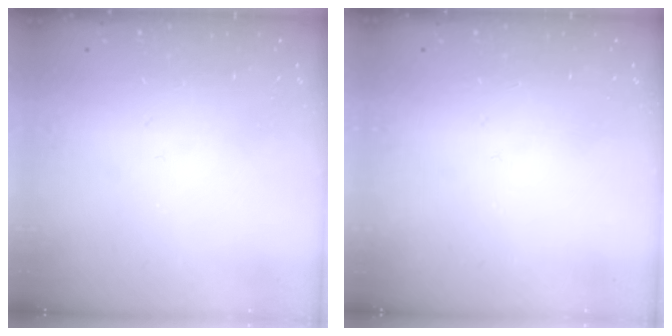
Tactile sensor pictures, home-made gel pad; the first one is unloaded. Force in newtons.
{"total": 0.0}